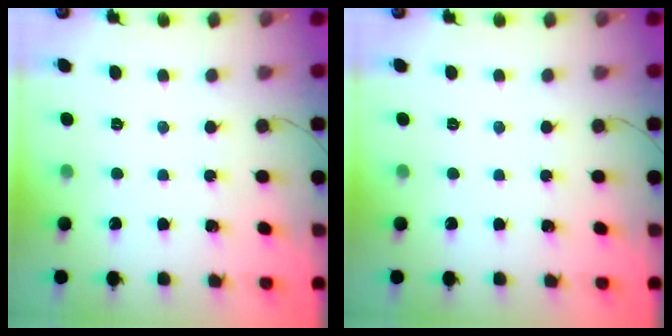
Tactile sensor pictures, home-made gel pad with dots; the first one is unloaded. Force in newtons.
{"total": 0.0}